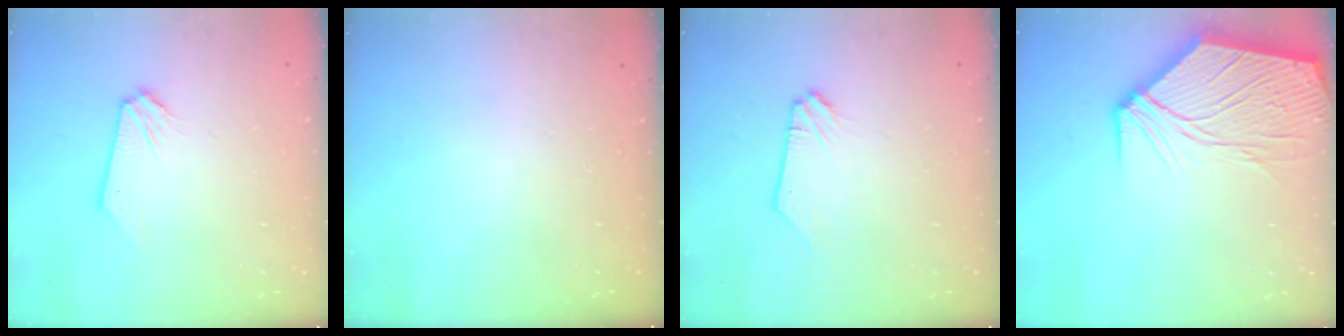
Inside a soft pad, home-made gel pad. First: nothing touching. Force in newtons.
{"total": 0.0}
{"total": 0.0}
{"total": 16.7, "press": 16.5, "slide": 2.8}